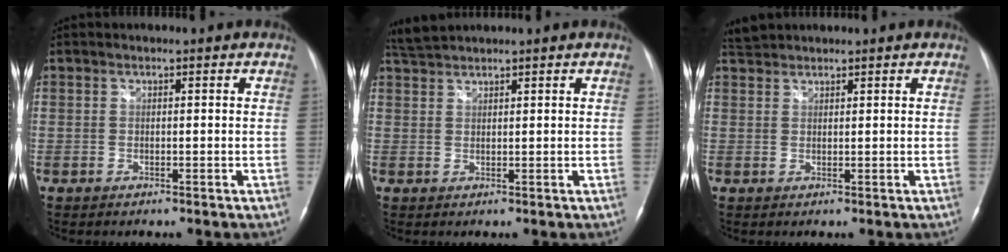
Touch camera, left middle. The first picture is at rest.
{"total": 2.8, "force": [2.8, -0.1, 0.3], "torque": [-0.019, 0.016, 0.063]}
{"total": 2.2, "force": [2.2, 0.4, -0.1], "torque": [-0.009, 0.014, 0.047]}